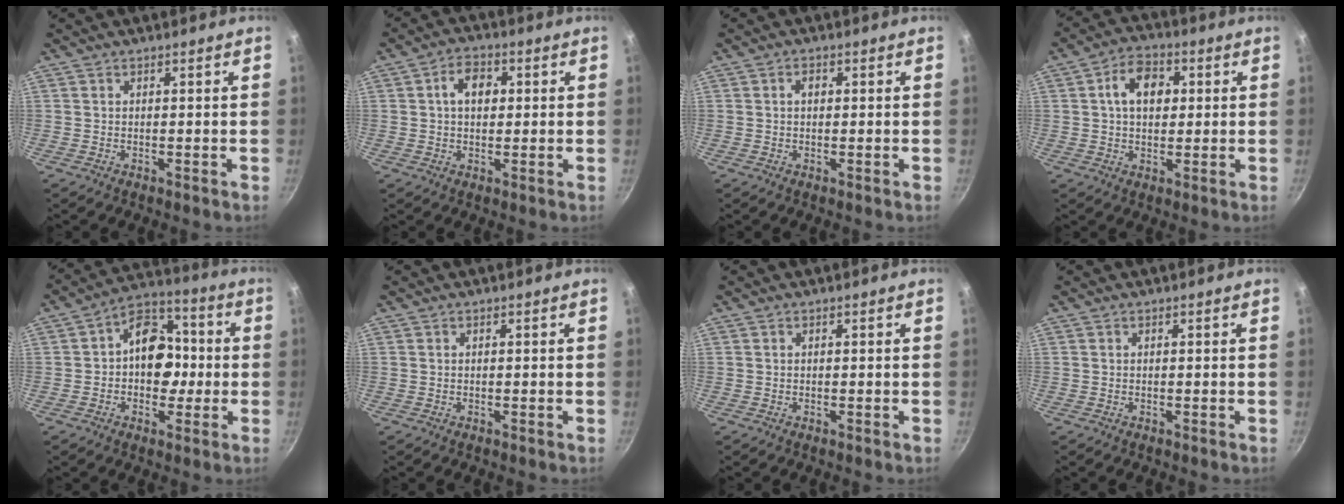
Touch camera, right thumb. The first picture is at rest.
{"total": 6.2, "force": [1.2, 4.3, 4.3], "torque": [-0.050, 0.011, 0.011]}
{"total": 1.9, "force": [0.3, 1.3, 1.3], "torque": [-0.016, 0.005, 0.004]}
{"total": 8.7, "force": [1.7, 6.0, 6.0], "torque": [-0.077, 0.010, 0.018]}
{"total": 12.5, "force": [-0.1, 9.5, 8.2], "torque": [-0.063, 0.036, -0.017]}
{"total": 0.0}
{"total": 0.0}
{"total": 0.0}